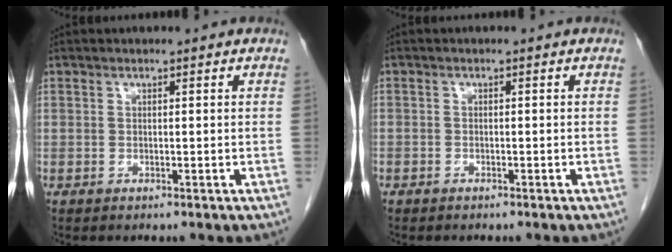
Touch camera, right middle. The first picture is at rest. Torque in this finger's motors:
{"motor_torque": [0.41, -0.35, -0.44, -0.21]}